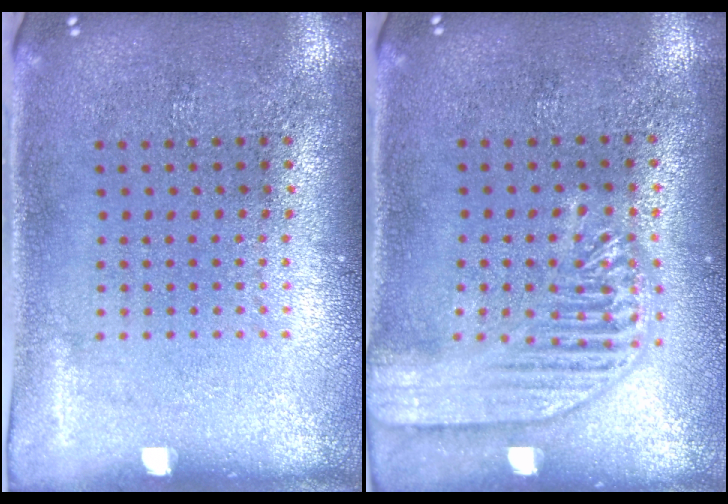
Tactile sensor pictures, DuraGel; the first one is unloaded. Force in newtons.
{"total": 2.0, "press": 2.0, "slide": 0.2}